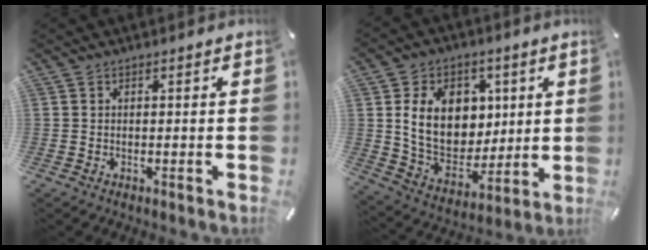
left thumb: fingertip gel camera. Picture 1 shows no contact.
{"total": 15.9, "force": [3.7, 12.7, 8.8], "torque": [-0.158, -0.008, 0.076]}